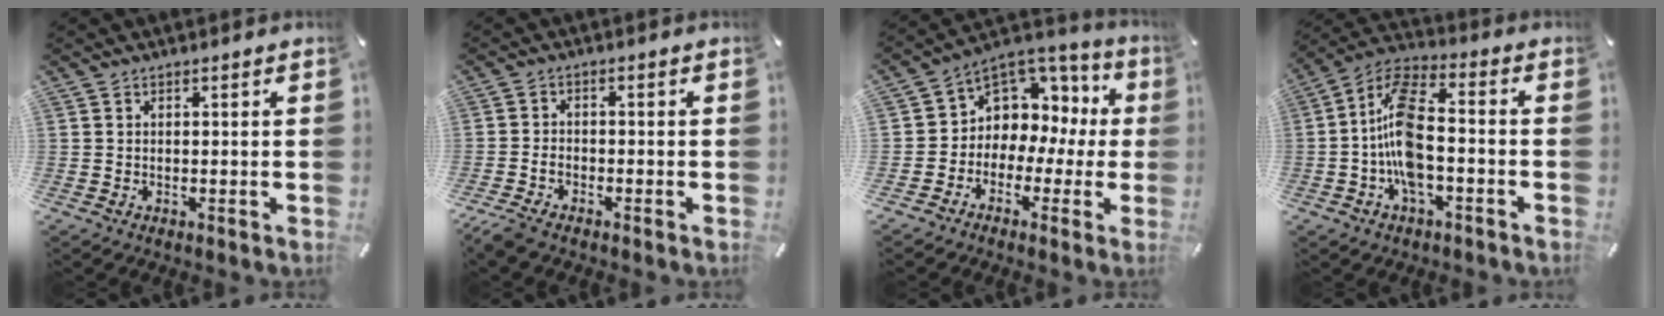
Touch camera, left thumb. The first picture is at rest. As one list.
[{"total": 3.0, "force": [-2.2, 1.4, 1.6], "torque": [-0.039, 0.009, -0.045]}, {"total": 6.9, "force": [1.7, 6.4, 1.8], "torque": [-0.033, -0.035, 0.032]}, {"total": 12.3, "force": [-3.5, 5.8, 10.3], "torque": [-0.217, 0.011, -0.066]}]